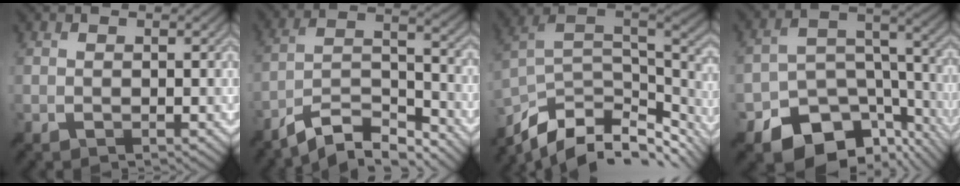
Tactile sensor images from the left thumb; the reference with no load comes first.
{"total": 9.7, "force": [-8.1, 2.2, 4.8], "torque": [-0.087, 0.009, -0.154]}
{"total": 14.7, "force": [-9.0, 7.2, 9.0], "torque": [-0.214, -0.028, -0.142]}
{"total": 15.7, "force": [-10.5, 9.5, 6.6], "torque": [-0.135, -0.049, -0.144]}